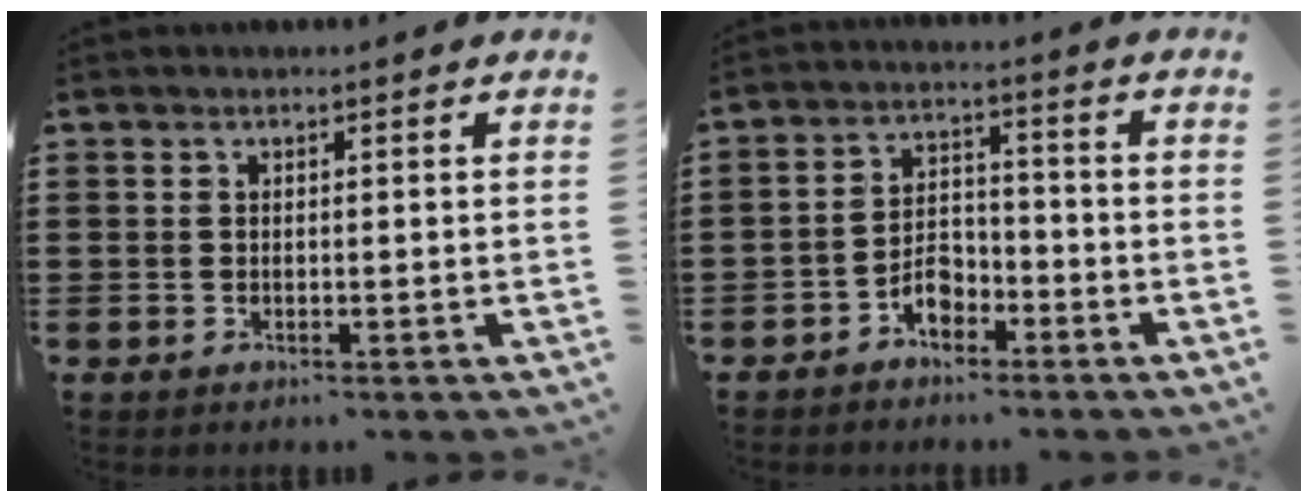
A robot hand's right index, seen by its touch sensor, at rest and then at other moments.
{"total": 4.5, "force": [-2.9, 2.5, 2.4], "torque": [-0.042, 0.011, -0.055]}